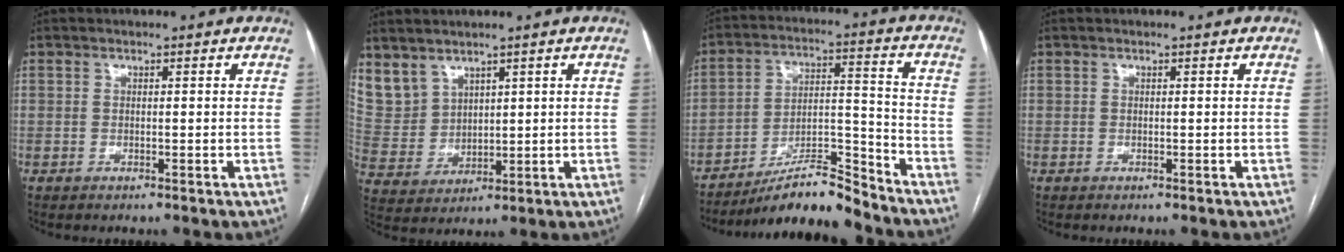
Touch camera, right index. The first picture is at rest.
{"total": 9.1, "force": [6.6, 5.9, 2.1], "torque": [-0.062, 0.015, 0.161]}
{"total": 11.1, "force": [-10.3, 0.7, 4.2], "torque": [-0.061, 0.025, -0.177]}
{"total": 0.0}